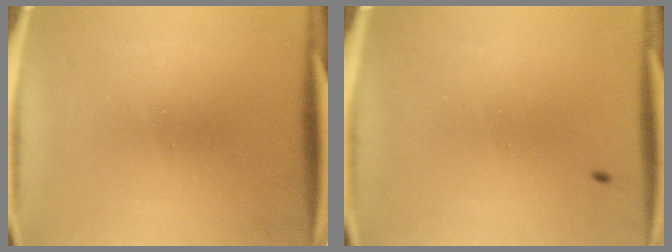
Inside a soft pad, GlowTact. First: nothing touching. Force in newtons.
{"total": 0.8}